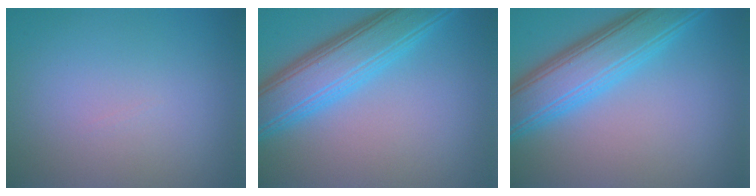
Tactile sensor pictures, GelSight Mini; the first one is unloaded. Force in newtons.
{"total": 7.3, "press": 7.3, "slide": 0.2}
{"total": 7.3, "press": 7.3, "slide": 0.2}